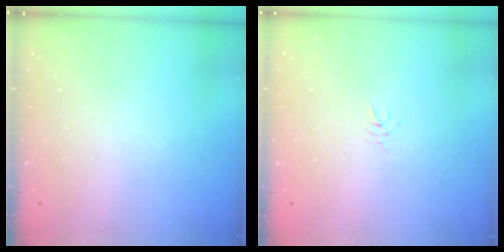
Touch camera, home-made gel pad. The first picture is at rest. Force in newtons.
{"total": 3.1, "press": 3.0, "slide": 0.5}